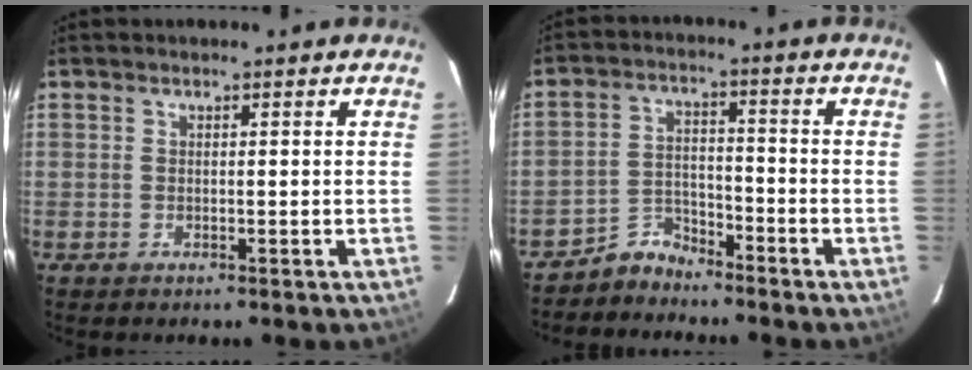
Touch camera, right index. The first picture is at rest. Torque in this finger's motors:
{"motor_torque": [-0.01, -0.06, -0.17, -0.11]}